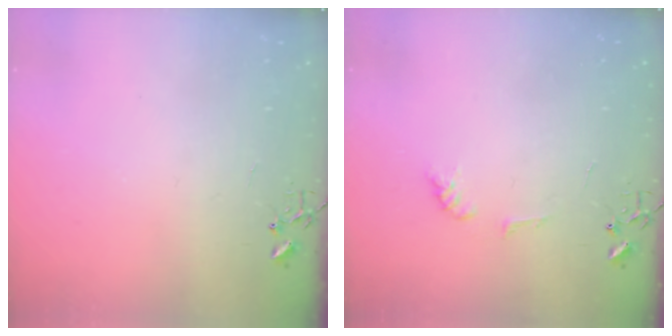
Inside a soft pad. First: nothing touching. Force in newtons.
{"total": 5.9, "press": 5.9, "slide": 0.6}